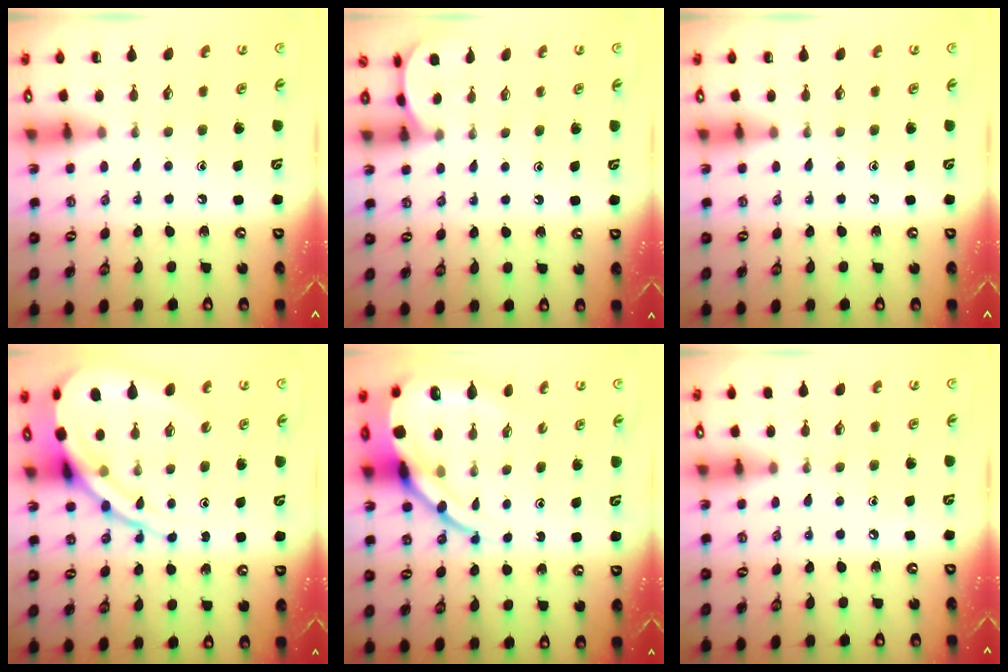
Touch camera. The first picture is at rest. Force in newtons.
{"total": 0.7, "press": 0.7, "slide": 0.1}
{"total": 0.0}
{"total": 14.3, "press": 14.2, "slide": 1.3}
{"total": 12.7, "press": 12.6, "slide": 1.2}
{"total": 2.2, "press": 2.2, "slide": 0.3}